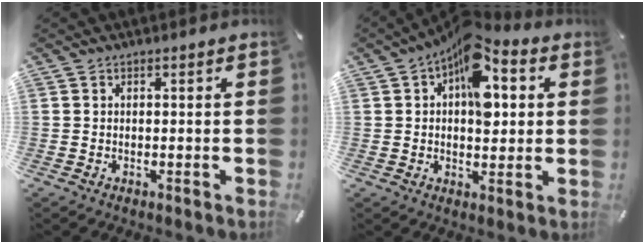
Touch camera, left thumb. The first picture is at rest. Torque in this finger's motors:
{"motor_torque": [1.91, 3.09, 1.51, -1.26, 0.48]}